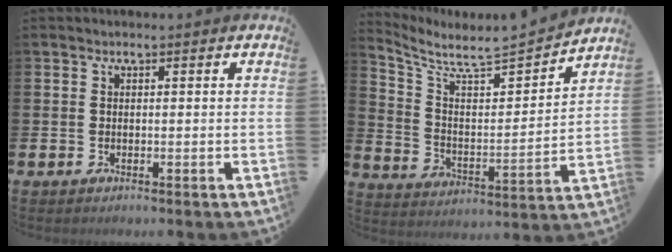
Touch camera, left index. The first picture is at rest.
{"total": 6.5, "force": [6.1, 0.8, 1.9], "torque": [-0.075, -0.058, 0.099]}